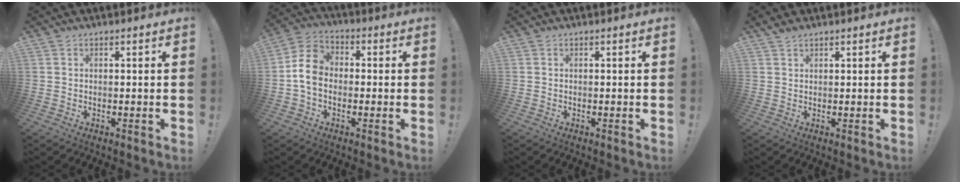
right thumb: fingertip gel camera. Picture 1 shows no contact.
{"total": 9.2, "force": [-1.1, 7.1, 5.7], "torque": [-0.099, 0.022, -0.014]}
{"total": 0.0}
{"total": 2.0, "force": [1.6, 0.9, 0.9], "torque": [-0.016, -0.005, 0.031]}